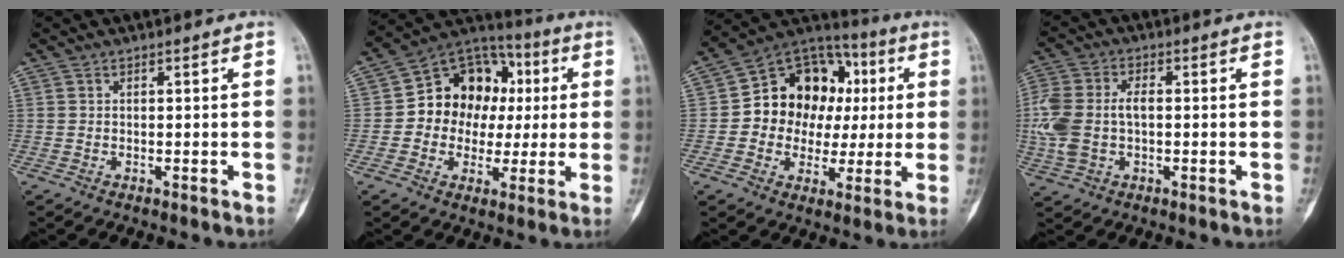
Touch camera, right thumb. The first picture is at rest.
{"total": 15.6, "force": [1.2, 12.7, 8.9], "torque": [-0.077, 0.030, 0.013]}
{"total": 17.5, "force": [1.7, 14.1, 10.2], "torque": [-0.096, 0.033, 0.026]}
{"total": 11.4, "force": [-0.4, 7.2, 8.8], "torque": [-0.216, 0.019, -0.006]}